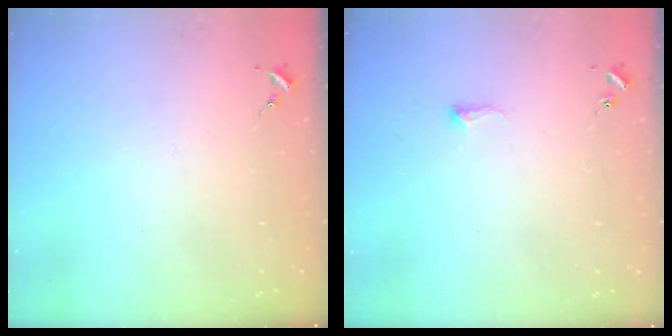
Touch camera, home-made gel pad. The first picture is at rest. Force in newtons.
{"total": 5.2, "press": 5.1, "slide": 0.8}